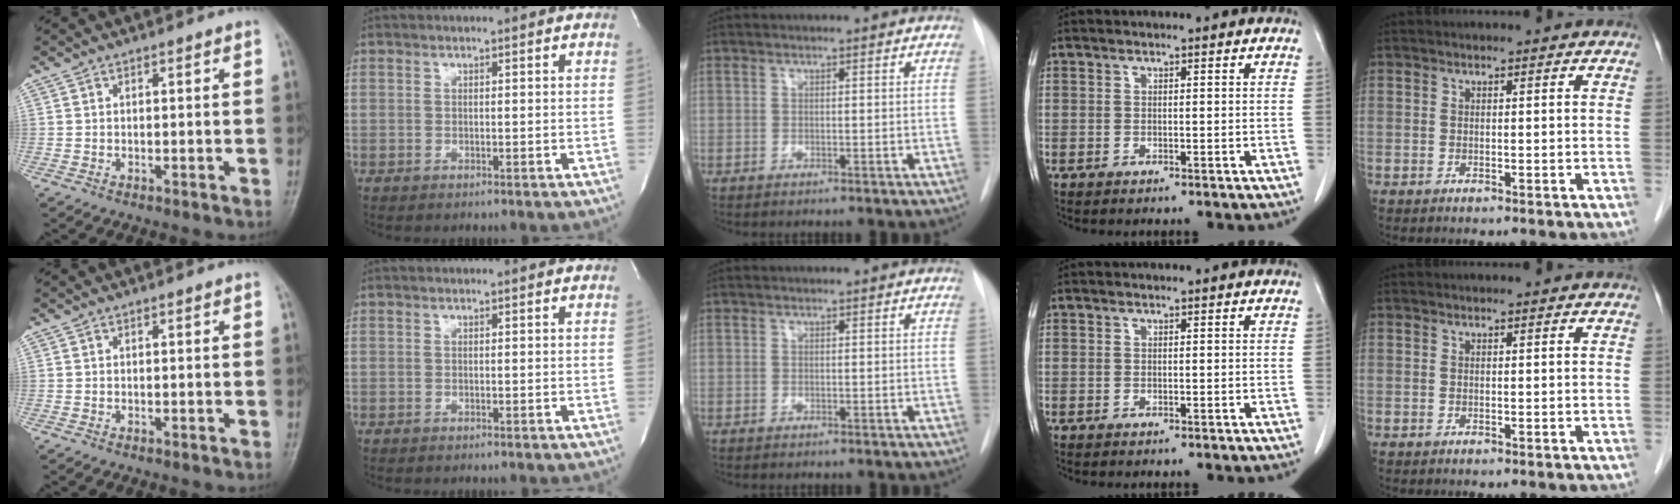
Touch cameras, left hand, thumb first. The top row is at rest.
{}